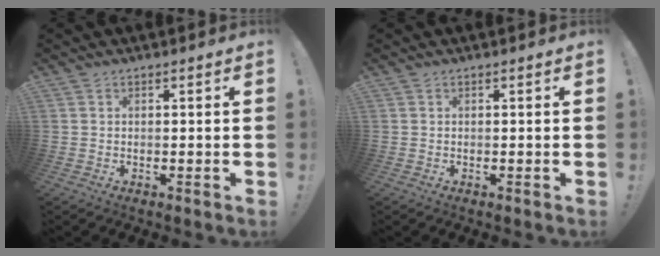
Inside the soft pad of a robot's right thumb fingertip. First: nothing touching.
{"total": 0.0}